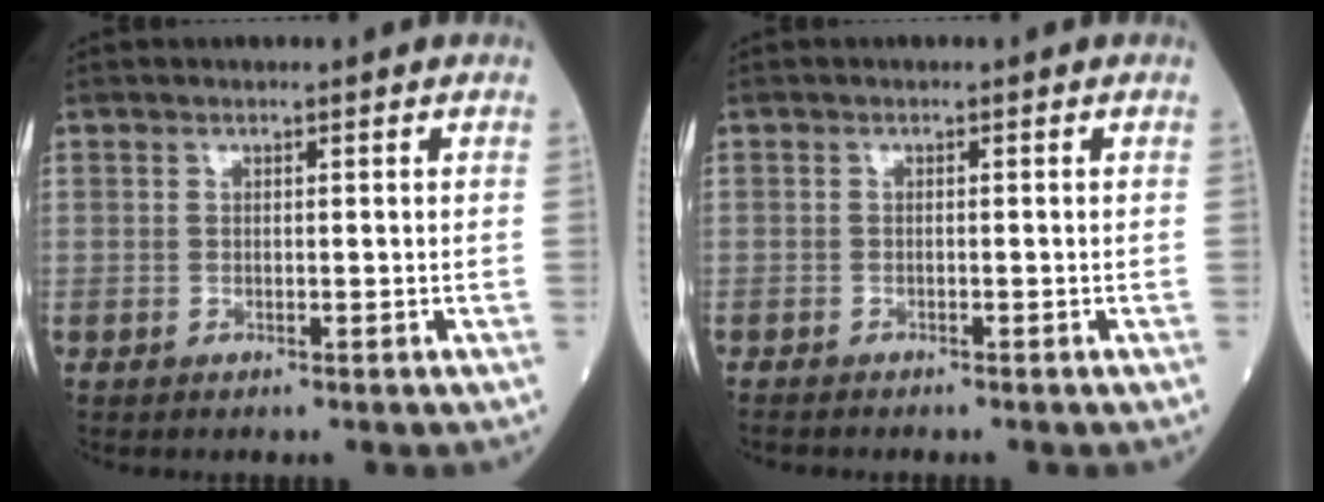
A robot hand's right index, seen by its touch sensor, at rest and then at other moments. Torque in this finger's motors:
{"motor_torque": [0.07, -0.21, 0.03, -0.02]}